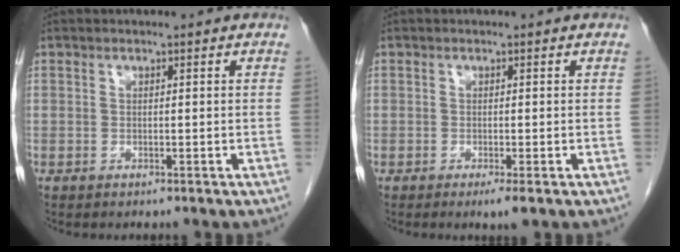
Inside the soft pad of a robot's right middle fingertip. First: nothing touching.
{"total": 1.8, "force": [-1.0, 0.1, 1.5], "torque": [-0.020, -0.004, -0.016]}